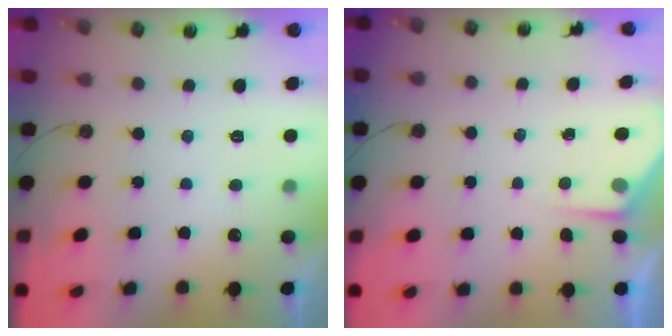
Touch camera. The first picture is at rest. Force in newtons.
{"total": 2.5, "press": 2.5, "slide": 0.4}